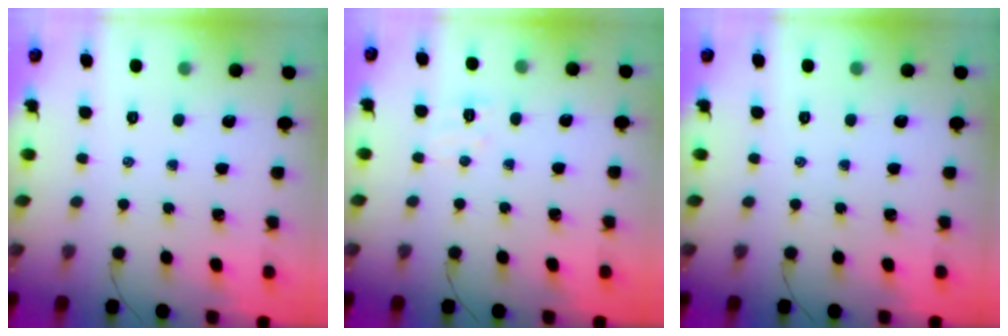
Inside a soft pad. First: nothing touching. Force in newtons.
{"total": 5.0, "press": 4.8, "slide": 1.2}
{"total": 0.0}